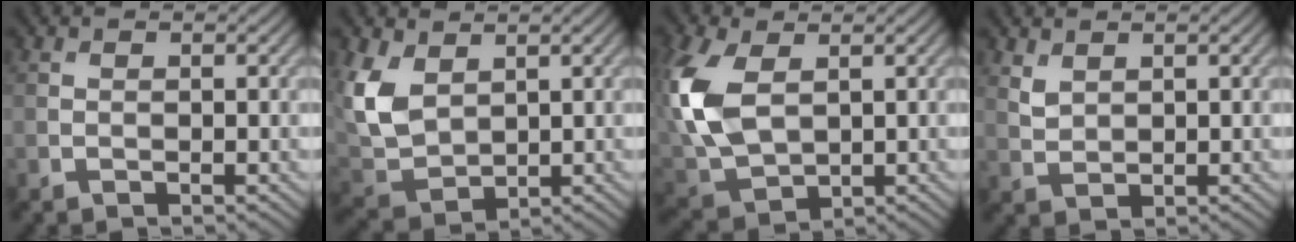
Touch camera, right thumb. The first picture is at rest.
{"total": 8.1, "force": [3.1, 5.3, 5.2], "torque": [-0.147, -0.002, 0.068]}
{"total": 11.2, "force": [2.2, 7.1, 8.3], "torque": [-0.246, 0.001, 0.048]}
{"total": 2.0, "force": [1.5, 1.1, 0.9], "torque": [-0.027, -0.002, 0.036]}